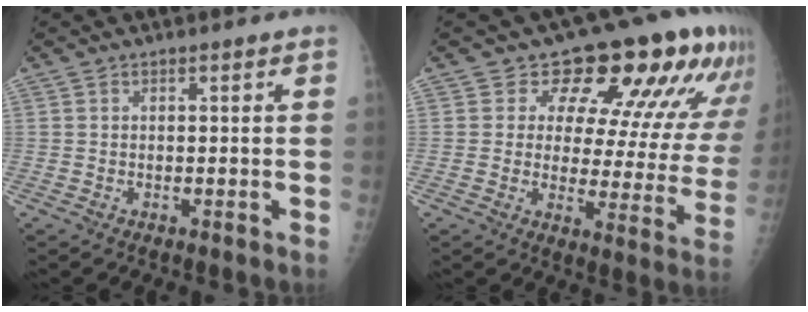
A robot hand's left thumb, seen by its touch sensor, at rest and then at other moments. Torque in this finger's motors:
{"motor_torque": [0.11, 0.71, -0.03, -0.12, 0.05]}